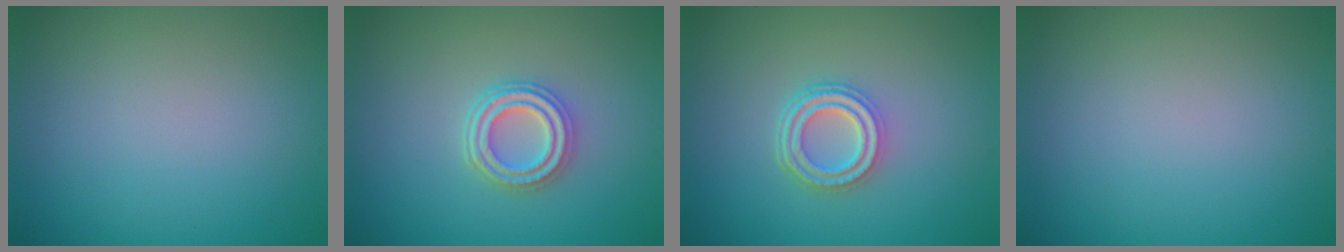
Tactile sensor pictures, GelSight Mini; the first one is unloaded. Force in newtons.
{"total": 3.6, "press": 3.0, "slide": 2.0}
{"total": 3.9, "press": 3.0, "slide": 2.5}
{"total": 0.0}